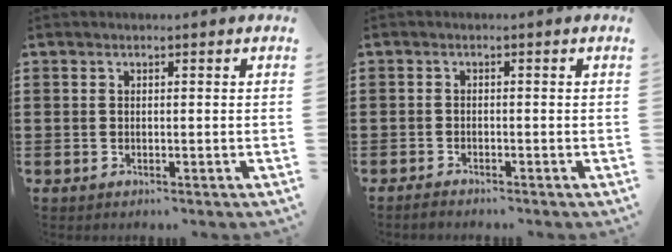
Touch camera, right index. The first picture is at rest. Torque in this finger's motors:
{"motor_torque": [0.00, -0.09, -0.02, 0.00]}